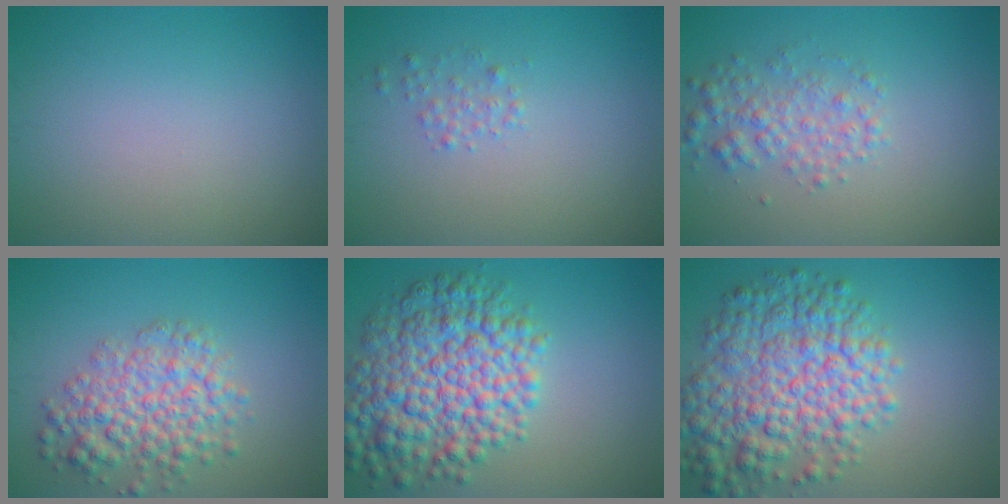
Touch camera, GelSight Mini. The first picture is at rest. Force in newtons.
{"total": 1.1, "press": 1.1, "slide": 0.0}
{"total": 2.9, "press": 2.9, "slide": 0.1}
{"total": 5.4, "press": 5.4, "slide": 0.2}
{"total": 9.7, "press": 9.7, "slide": 0.2}
{"total": 9.0, "press": 9.0, "slide": 0.3}